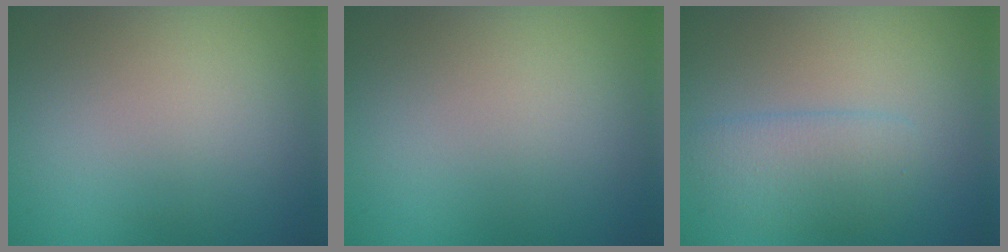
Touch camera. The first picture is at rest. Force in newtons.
{"total": 0.0}
{"total": 2.8, "press": 2.8, "slide": 0.1}